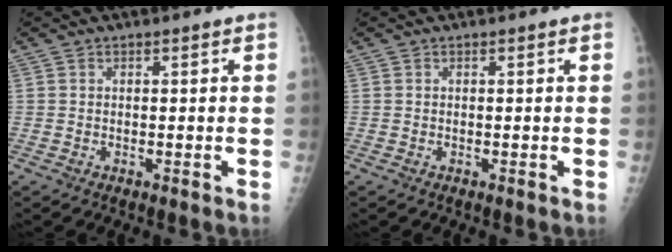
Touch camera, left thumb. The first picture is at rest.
{"total": 0.0}